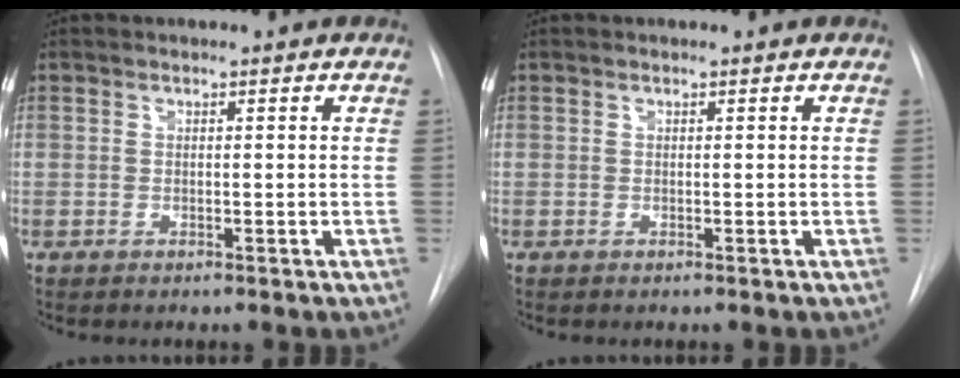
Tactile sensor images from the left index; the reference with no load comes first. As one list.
[{"total": 0.0}]